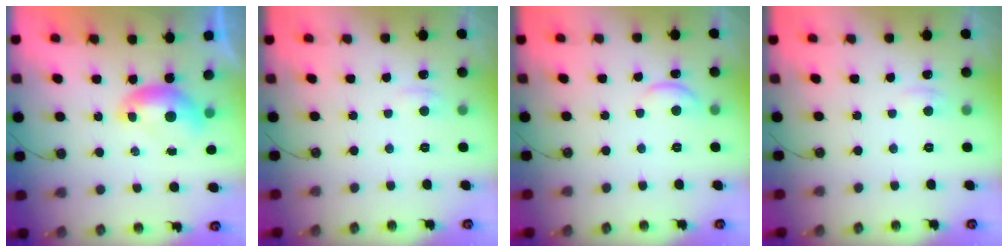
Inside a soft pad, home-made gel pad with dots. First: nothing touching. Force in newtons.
{"total": 0.9, "press": 0.7, "slide": 0.7}
{"total": 1.2, "press": 1.2, "slide": 0.3}
{"total": 0.9, "press": 0.7, "slide": 0.7}